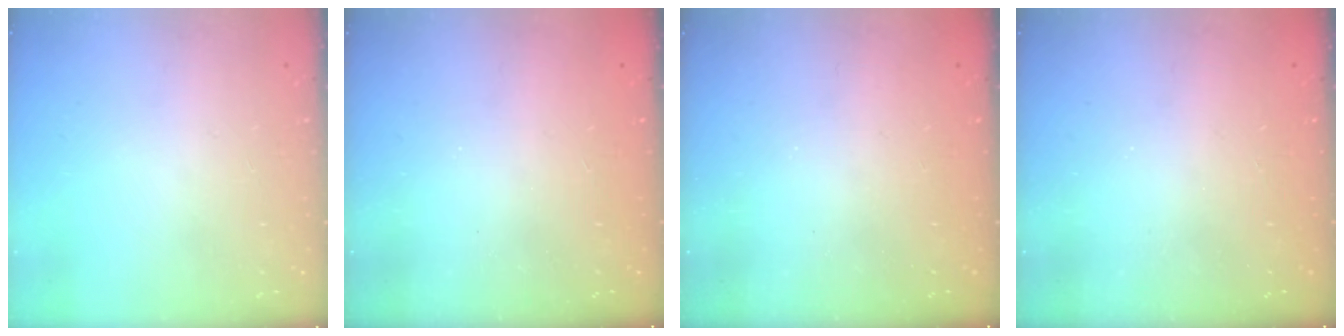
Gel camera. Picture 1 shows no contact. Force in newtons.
{"total": 2.3, "press": 2.2, "slide": 0.8}
{"total": 2.3, "press": 2.2, "slide": 0.7}
{"total": 2.6, "press": 2.5, "slide": 0.8}